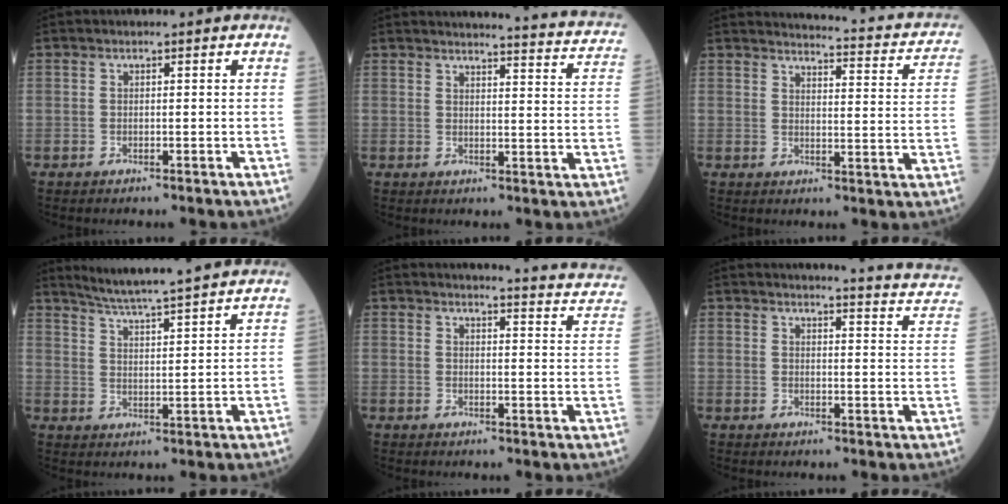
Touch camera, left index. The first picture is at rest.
{"total": 15.0, "force": [14.6, 0.3, 3.7], "torque": [-0.034, -0.076, 0.141]}
{"total": 16.2, "force": [14.6, 2.7, 6.3], "torque": [-0.062, -0.035, 0.142]}
{"total": 17.2, "force": [15.7, -0.9, 6.9], "torque": [-0.119, -0.011, 0.212]}
{"total": 12.9, "force": [12.4, 0.4, 3.6], "torque": [-0.031, -0.066, 0.113]}
{"total": 13.0, "force": [12.2, 0.4, 4.5], "torque": [-0.045, -0.054, 0.112]}